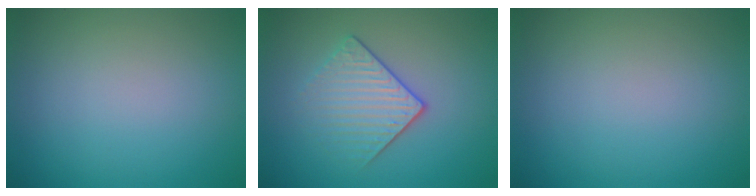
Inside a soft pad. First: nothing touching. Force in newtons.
{"total": 3.4, "press": 2.9, "slide": 1.9}
{"total": 0.0}